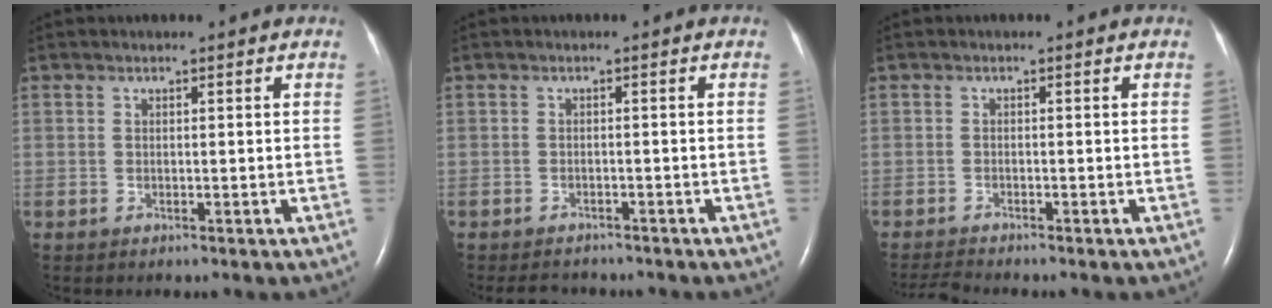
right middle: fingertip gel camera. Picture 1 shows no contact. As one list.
[{"total": 4.3, "force": [-4.0, 1.4, 0.8], "torque": [-0.011, -0.007, -0.056]}, {"total": 2.4, "force": [-2.3, -0.8, 0.1], "torque": [-0.011, -0.017, -0.044]}]